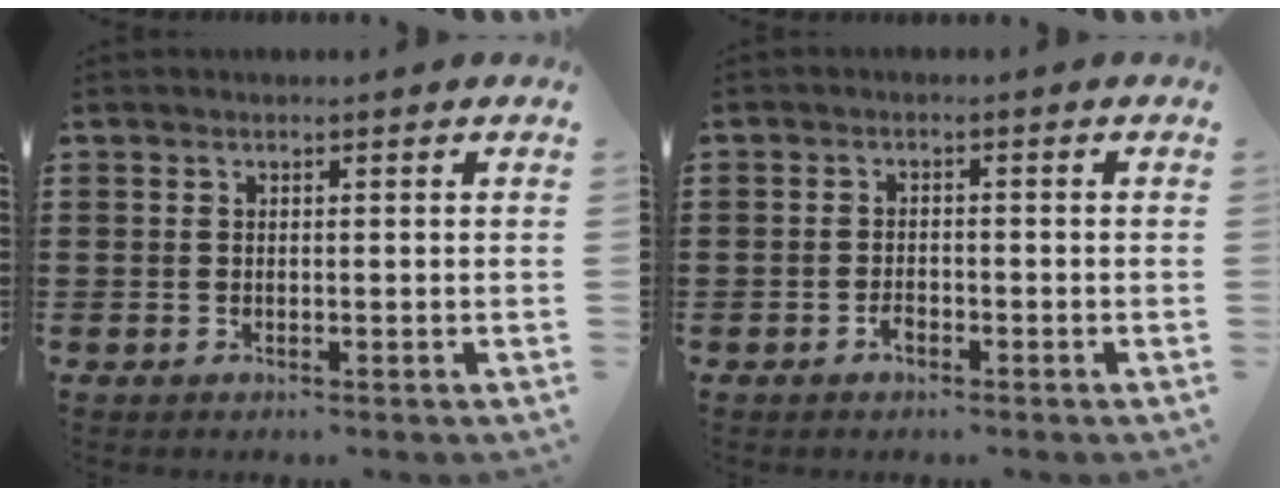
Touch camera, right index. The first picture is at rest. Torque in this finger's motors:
{"motor_torque": [0.66, 0.63, 0.01, -0.04]}